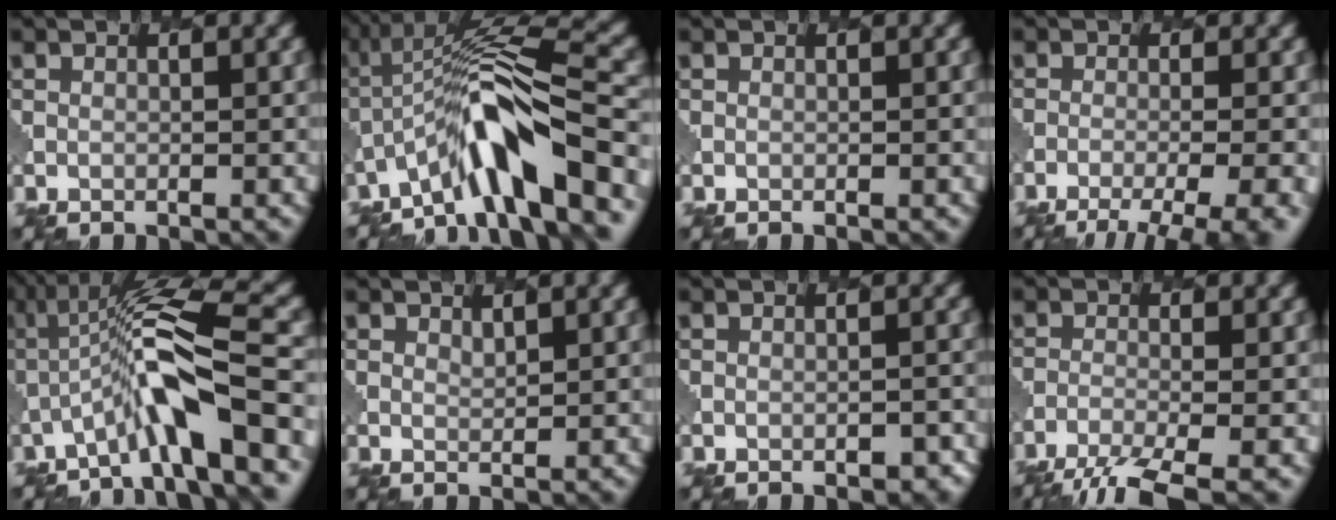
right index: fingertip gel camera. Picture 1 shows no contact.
{"total": 8.7, "force": [-4.6, 1.7, 7.1], "torque": [-0.119, 0.017, -0.085]}
{"total": 0.0}
{"total": 6.9, "force": [-4.2, 2.0, 5.2], "torque": [-0.063, -0.019, -0.058]}
{"total": 7.9, "force": [-2.8, 1.3, 7.3], "torque": [-0.129, 0.014, -0.053]}
{"total": 1.0, "force": [1.0, 0.1, 0.0], "torque": [-0.005, -0.007, 0.022]}
{"total": 1.7, "force": [-1.0, 0.7, 1.3], "torque": [-0.017, 0.000, -0.008]}
{"total": 5.5, "force": [-4.0, 1.1, 3.6], "torque": [-0.061, -0.015, -0.080]}